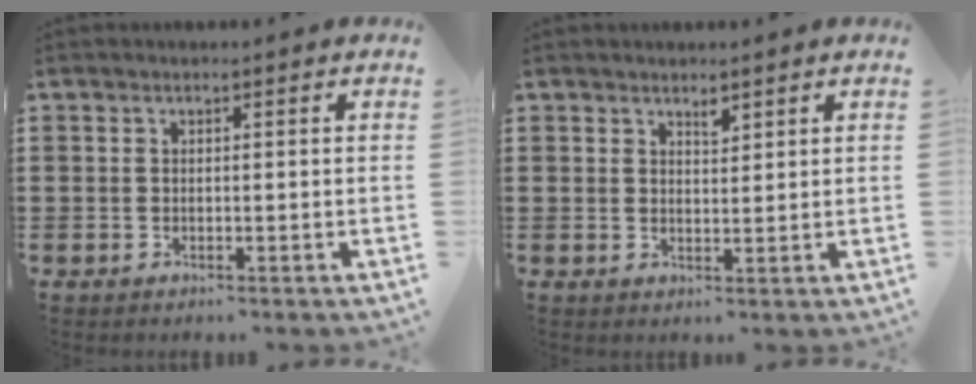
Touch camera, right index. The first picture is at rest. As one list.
[{"total": 1.7, "force": [1.4, 0.6, 0.6], "torque": [-0.006, 0.000, 0.024]}]